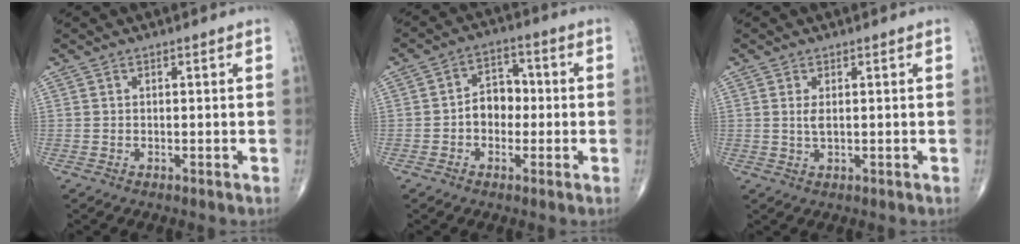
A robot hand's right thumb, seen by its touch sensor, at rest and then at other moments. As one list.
[{"total": 6.4, "force": [-0.8, 4.8, 4.1], "torque": [-0.037, 0.026, -0.025]}, {"total": 2.0, "force": [0.4, 0.8, 1.8], "torque": [-0.036, -0.003, 0.012]}]